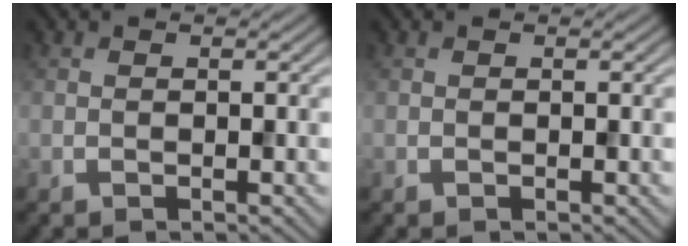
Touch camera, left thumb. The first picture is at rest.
{"total": 0.0}